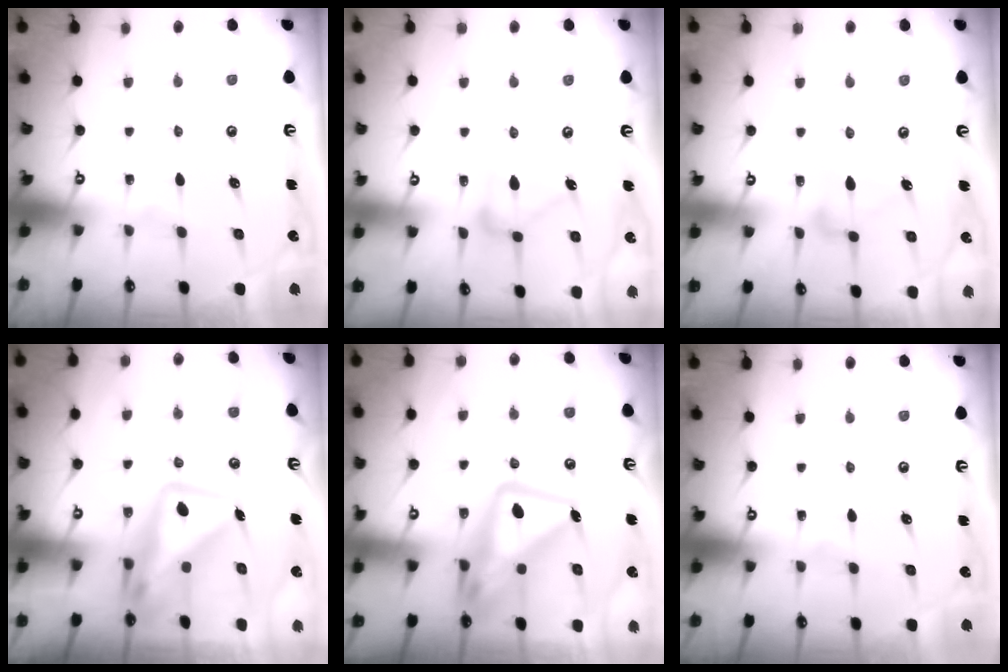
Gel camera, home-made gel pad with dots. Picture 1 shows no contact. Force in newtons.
{"total": 12.6, "press": 12.5, "slide": 0.6}
{"total": 6.7, "press": 6.7, "slide": 0.4}
{"total": 11.3, "press": 11.2, "slide": 0.9}
{"total": 14.3, "press": 14.2, "slide": 1.1}
{"total": 0.0}